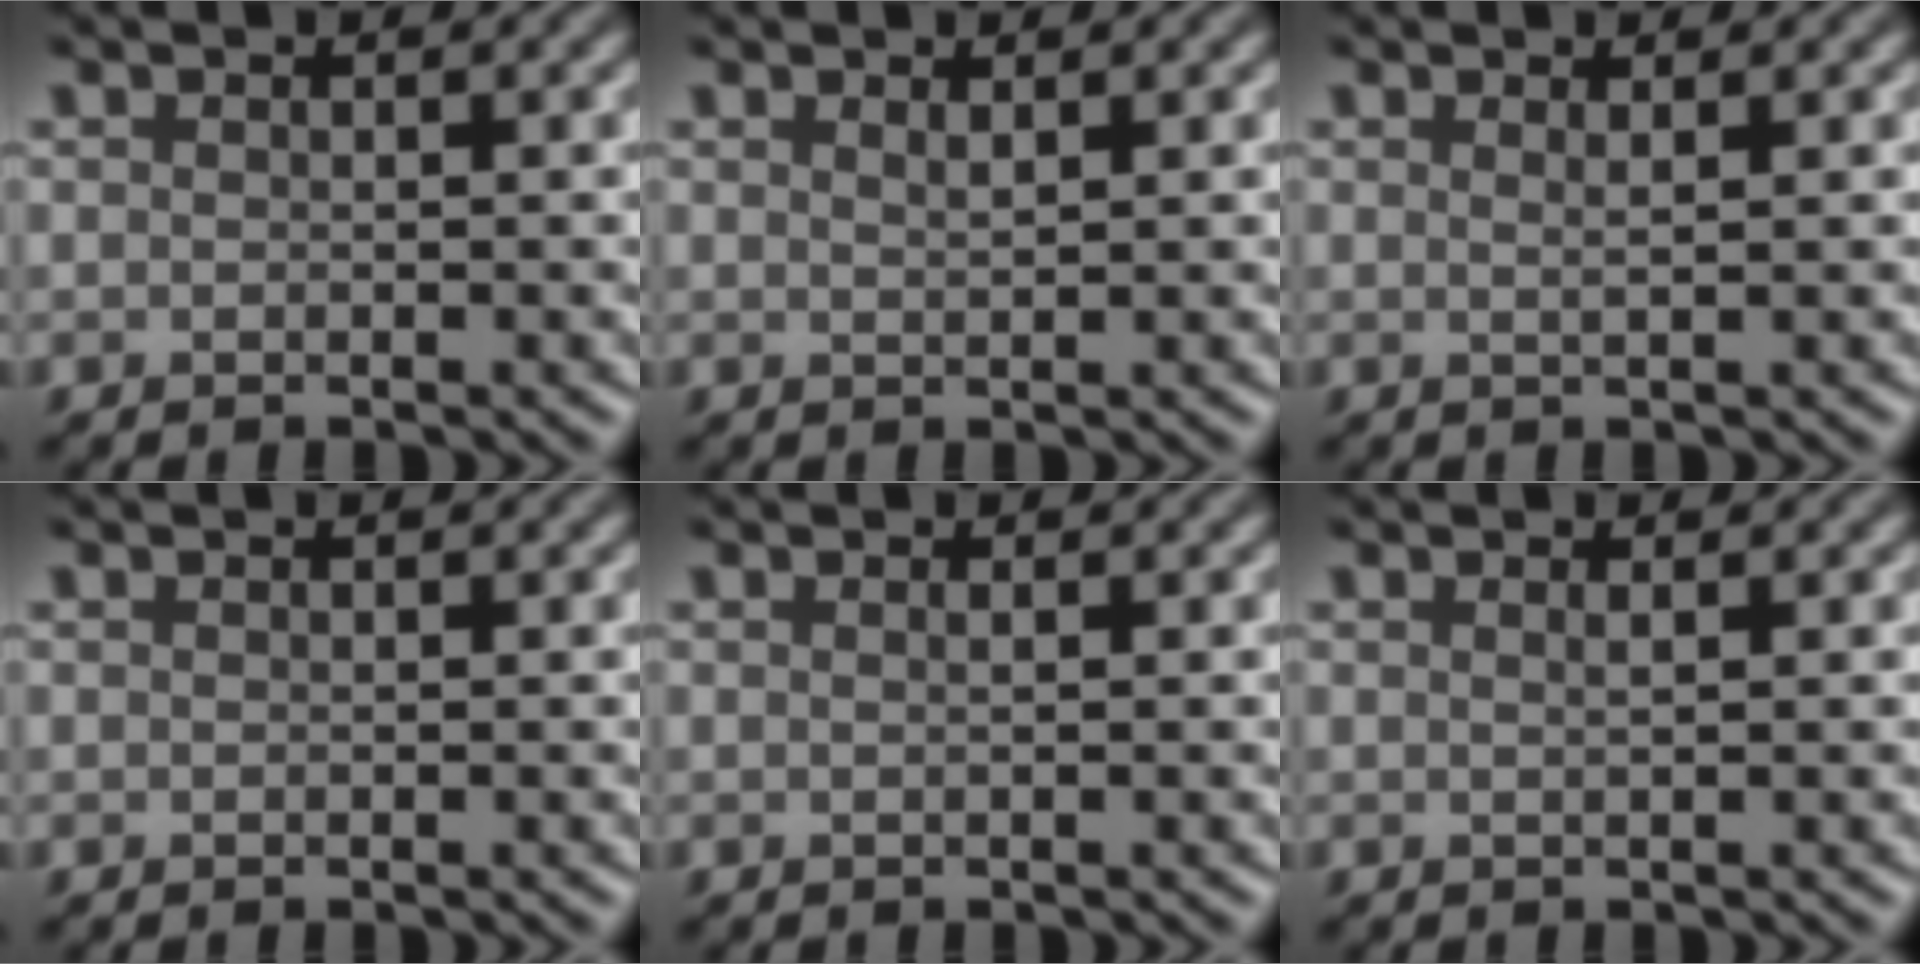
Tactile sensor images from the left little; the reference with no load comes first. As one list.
[{"total": 0.8, "force": [0.6, 0.2, 0.4], "torque": [-0.002, 0.000, 0.011]}, {"total": 1.2, "force": [0.6, 0.4, 0.9], "torque": [-0.007, 0.001, 0.000]}, {"total": 0.0}, {"total": 0.7, "force": [0.1, 0.3, 0.6], "torque": [-0.005, 0.002, -0.004]}, {"total": 0.9, "force": [0.4, 0.4, 0.7], "torque": [-0.003, -0.001, -0.001]}]